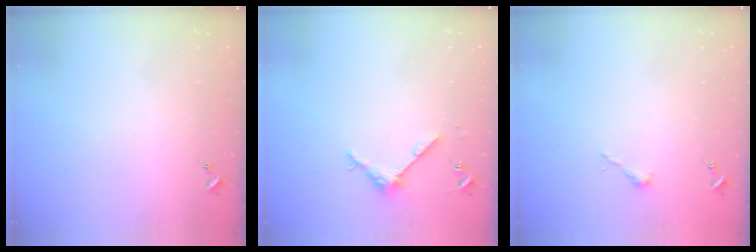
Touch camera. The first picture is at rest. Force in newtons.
{"total": 4.5, "press": 4.5, "slide": 0.5}
{"total": 2.5, "press": 2.5, "slide": 0.2}